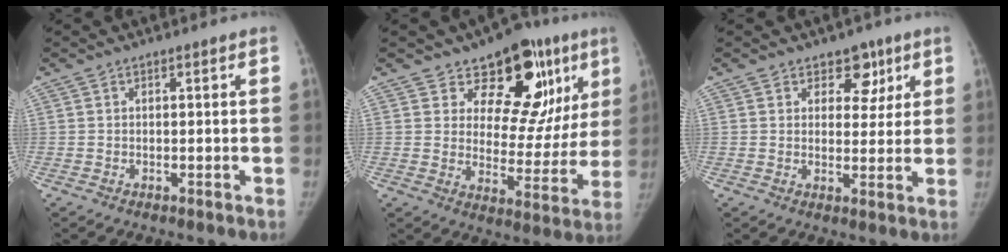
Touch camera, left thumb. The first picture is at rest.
{"total": 18.2, "force": [10.0, 10.5, 10.9], "torque": [-0.064, -0.044, 0.140]}
{"total": 5.7, "force": [3.2, 4.0, 2.3], "torque": [0.009, -0.014, 0.043]}